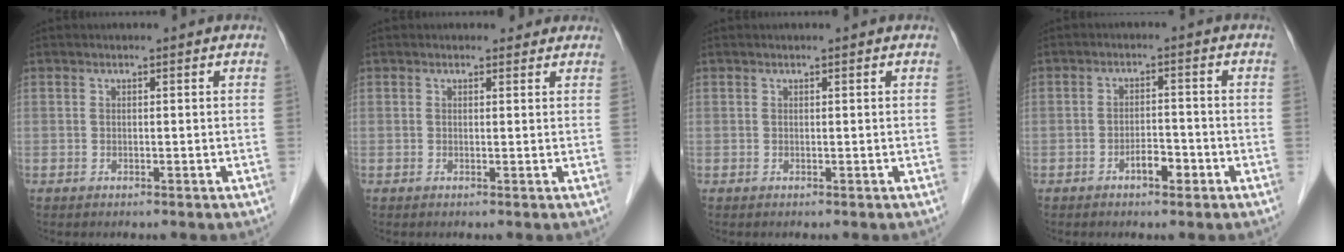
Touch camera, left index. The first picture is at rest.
{"total": 1.4, "force": [1.2, 0.8, 0.1], "torque": [-0.001, 0.002, 0.008]}
{"total": 0.0}
{"total": 3.4, "force": [-2.0, 1.3, 2.4], "torque": [-0.039, 0.005, -0.034]}